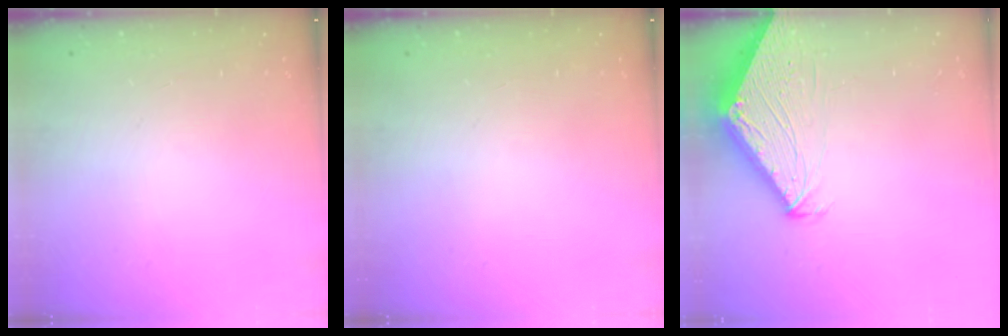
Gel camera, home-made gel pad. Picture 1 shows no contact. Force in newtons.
{"total": 0.0}
{"total": 3.6, "press": 3.6, "slide": 0.3}